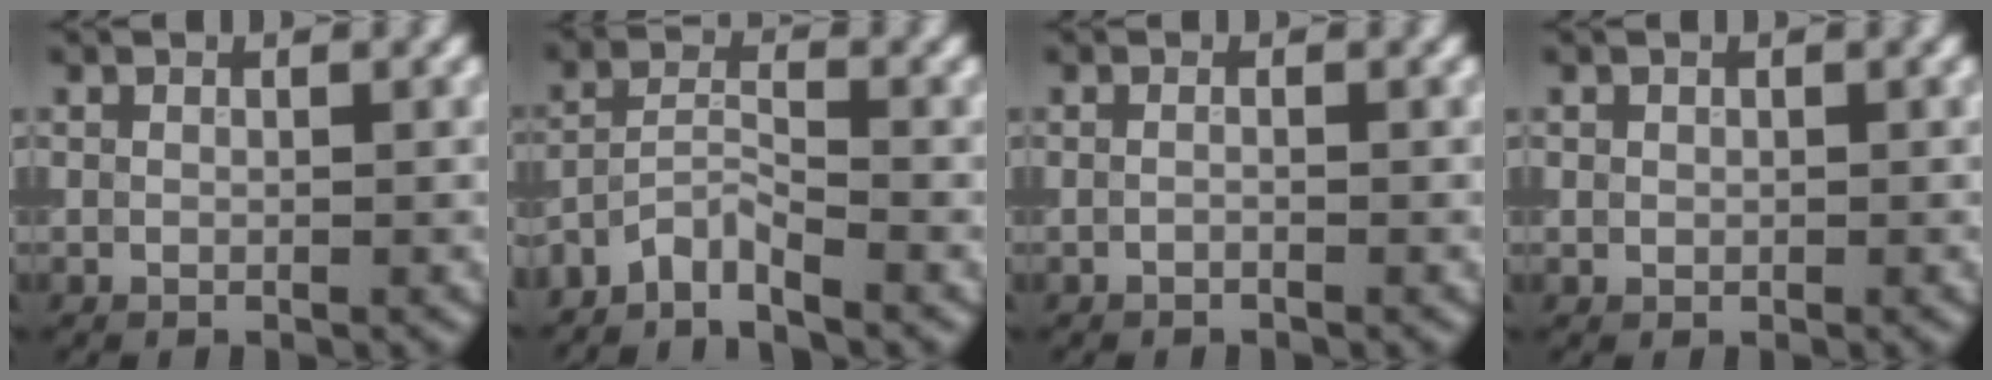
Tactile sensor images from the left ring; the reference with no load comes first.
{"total": 3.4, "force": [-3.0, 0.5, 1.5], "torque": [-0.027, 0.002, -0.069]}
{"total": 0.6, "force": [-0.2, 0.2, 0.5], "torque": [-0.011, -0.008, -0.012]}
{"total": 0.5, "force": [0.1, 0.5, 0.1], "torque": [0.004, -0.002, 0.003]}